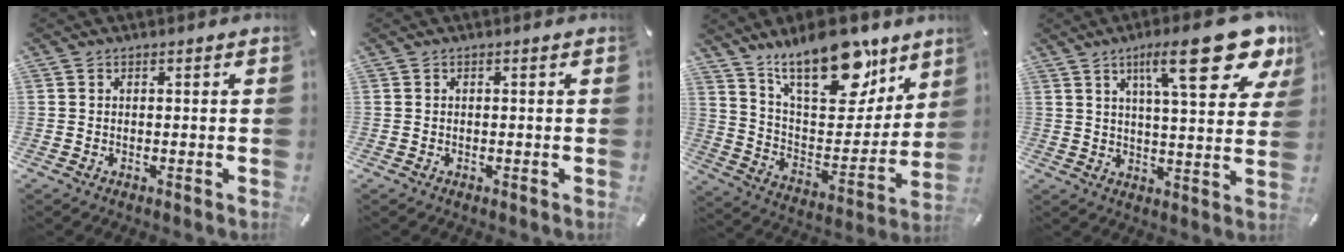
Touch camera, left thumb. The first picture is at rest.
{"total": 0.0}
{"total": 22.7, "force": [16.6, 9.9, 11.9], "torque": [-0.189, -0.109, 0.290]}
{"total": 20.4, "force": [10.4, 6.1, 16.5], "torque": [-0.239, -0.048, 0.154]}